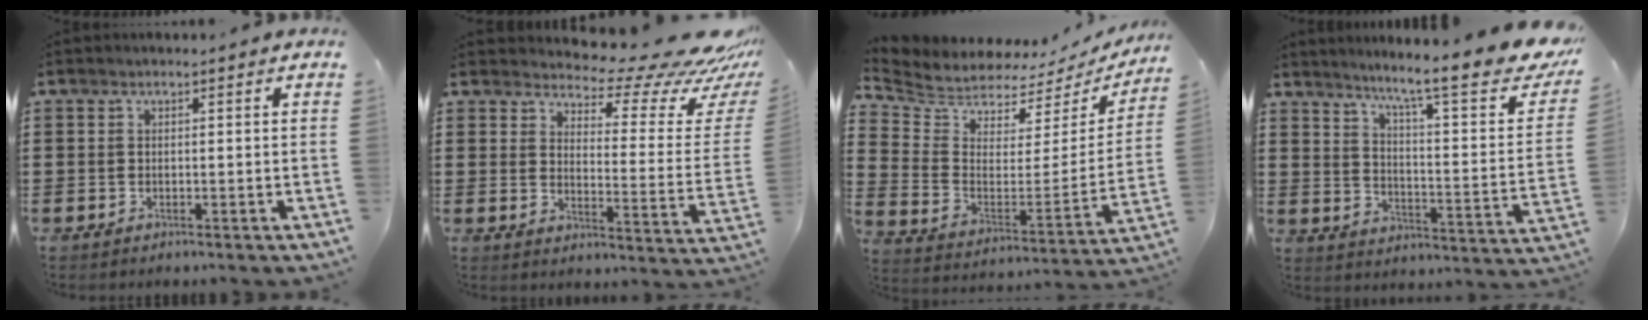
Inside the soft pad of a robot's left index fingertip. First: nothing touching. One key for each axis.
{"total": 9.4, "fx": 8.4, "fy": 1.7, "fz": 4.0, "tx": -0.066, "ty": -0.072, "tz": 0.137}
{"total": 5.5, "fx": 5.3, "fy": 1.5, "fz": -0.2, "tx": -0.039, "ty": -0.059, "tz": 0.090}
{"total": 9.9, "fx": 7.9, "fy": 0.2, "fz": 5.9, "tx": -0.113, "ty": -0.064, "tz": 0.119}